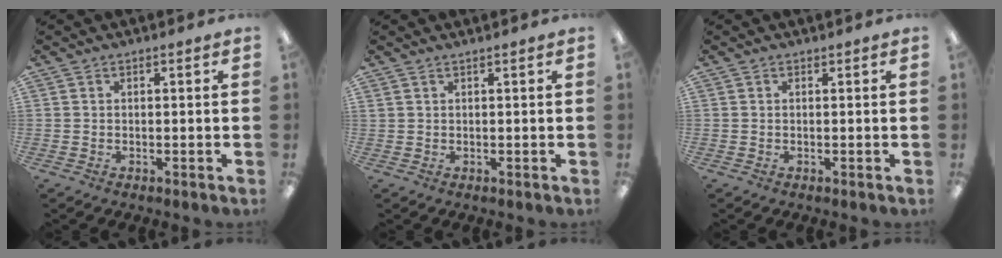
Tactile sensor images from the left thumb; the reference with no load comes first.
{"total": 0.6, "force": [0.5, -0.1, 0.3], "torque": [-0.006, -0.001, 0.009]}
{"total": 0.0}